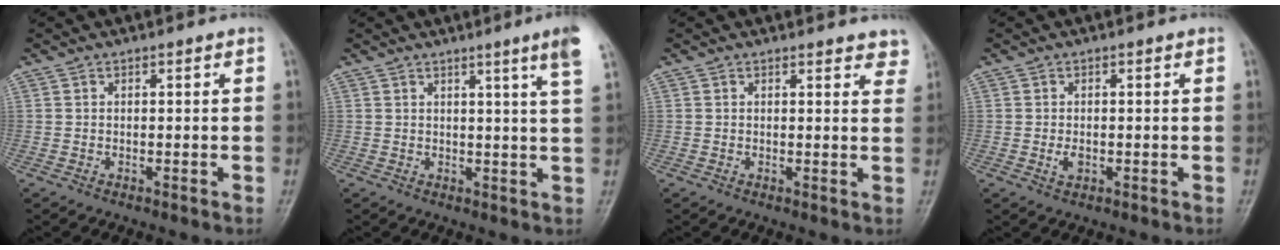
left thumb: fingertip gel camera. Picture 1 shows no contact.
{"total": 5.9, "force": [3.5, -0.7, 4.7], "torque": [-0.063, -0.022, 0.043]}
{"total": 4.1, "force": [3.7, 1.6, 0.8], "torque": [0.025, -0.019, 0.024]}
{"total": 2.0, "force": [-0.4, 1.4, 1.5], "torque": [-0.022, -0.001, -0.007]}